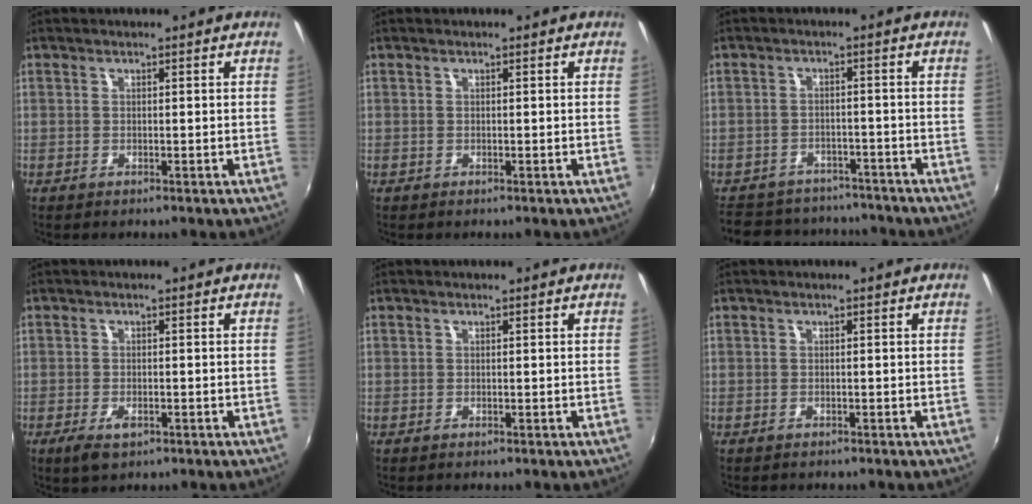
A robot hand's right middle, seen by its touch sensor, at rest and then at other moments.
{"total": 0.0}
{"total": 15.2, "force": [-12.9, 6.6, 4.6], "torque": [-0.116, 0.020, -0.172]}
{"total": 3.5, "force": [-1.9, 1.6, 2.5], "torque": [-0.053, -0.011, -0.033]}
{"total": 0.0}
{"total": 0.7, "force": [-0.6, 0.4, 0.0], "torque": [-0.004, -0.002, -0.009]}